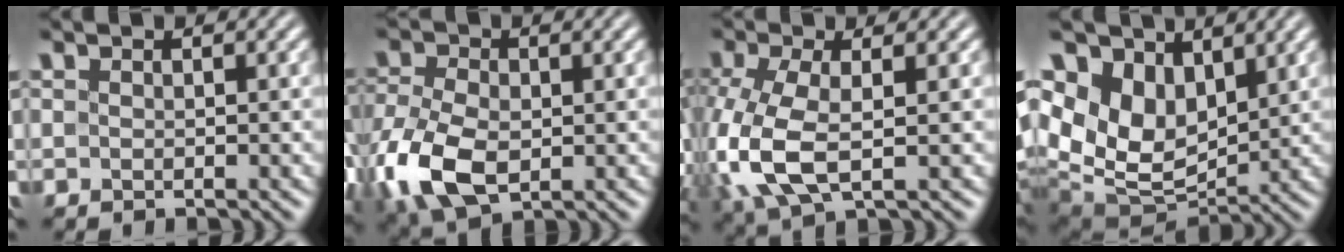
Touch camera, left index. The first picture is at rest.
{"total": 8.1, "force": [-2.0, 5.0, 6.1], "torque": [-0.156, -0.014, -0.045]}
{"total": 6.9, "force": [-1.0, 3.2, 6.0], "torque": [-0.154, -0.006, -0.021]}
{"total": 8.1, "force": [3.5, 5.6, 4.8], "torque": [-0.113, -0.006, 0.063]}